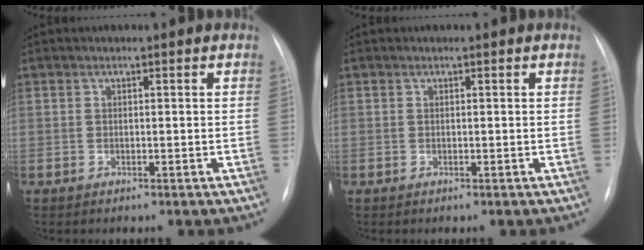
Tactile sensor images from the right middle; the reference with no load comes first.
{"total": 0.0}